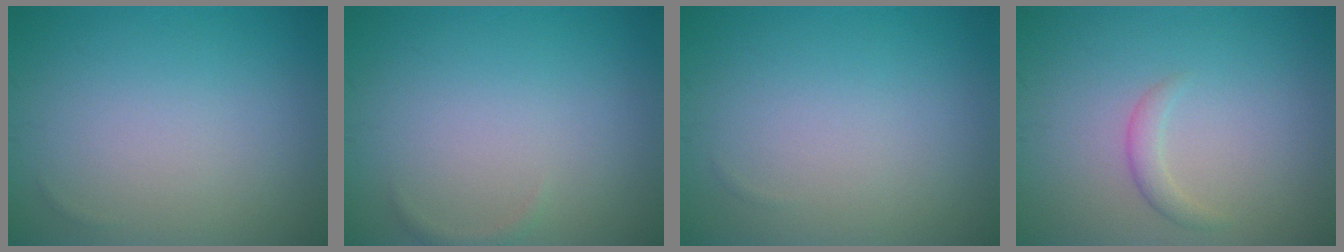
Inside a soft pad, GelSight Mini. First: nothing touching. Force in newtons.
{"total": 0.5, "press": 0.5, "slide": 0.1}
{"total": 0.0}
{"total": 1.3, "press": 1.3, "slide": 0.1}